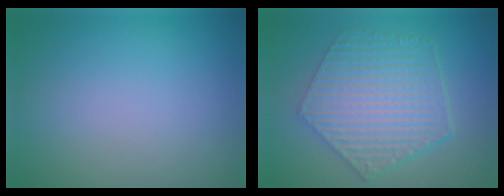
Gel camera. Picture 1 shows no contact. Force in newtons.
{"total": 6.9, "press": 4.9, "slide": 4.8}